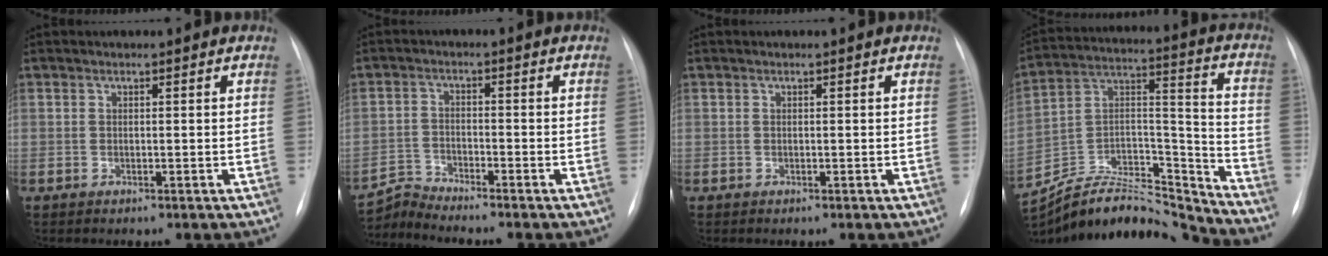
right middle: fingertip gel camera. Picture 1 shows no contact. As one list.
[{"total": 4.1, "force": [-3.7, -1.4, -1.1], "torque": [0.016, -0.016, -0.073]}, {"total": 0.0}, {"total": 22.1, "force": [-21.4, 2.9, 4.7], "torque": [-0.114, 0.044, -0.356]}]